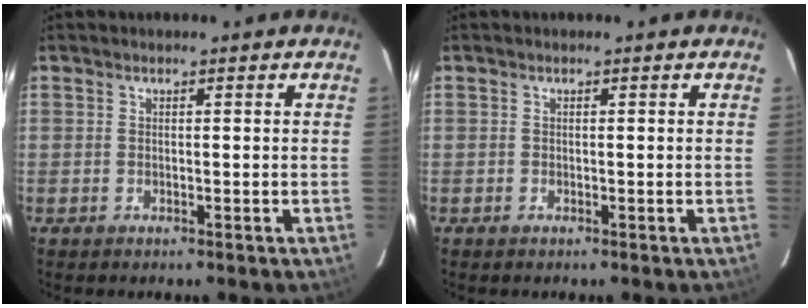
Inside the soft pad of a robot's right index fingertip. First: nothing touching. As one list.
[{"total": 0.0}]